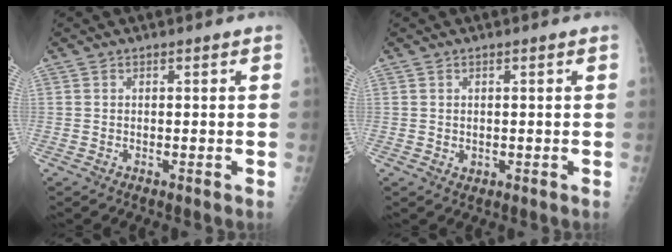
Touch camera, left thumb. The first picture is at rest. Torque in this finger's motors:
{"motor_torque": [-0.12, -0.10, 0.19, -0.09, 0.00]}